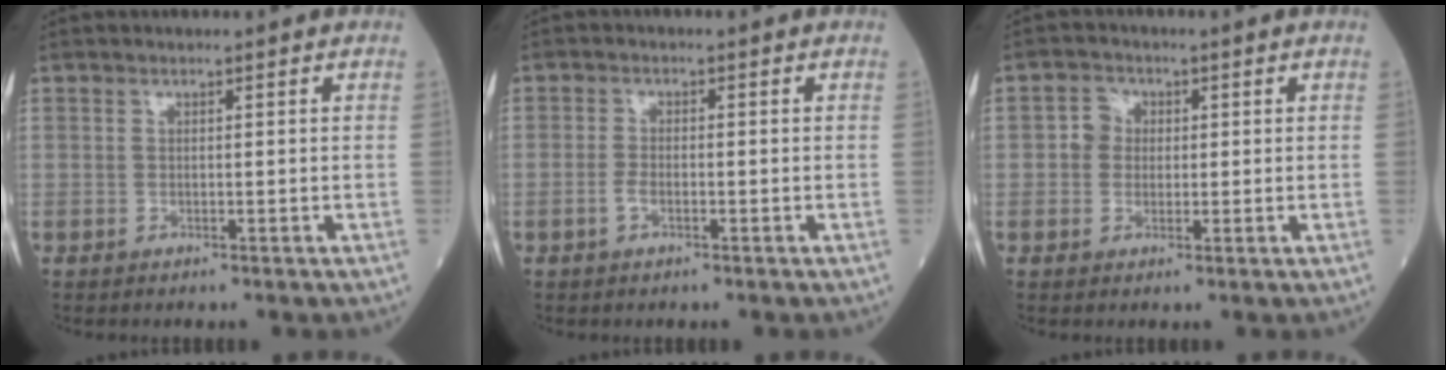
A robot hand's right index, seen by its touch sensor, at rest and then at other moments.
{"total": 1.8, "force": [-0.9, 0.8, 1.3], "torque": [-0.028, 0.003, -0.017]}
{"total": 2.8, "force": [0.1, 2.6, 0.9], "torque": [-0.010, 0.010, 0.000]}